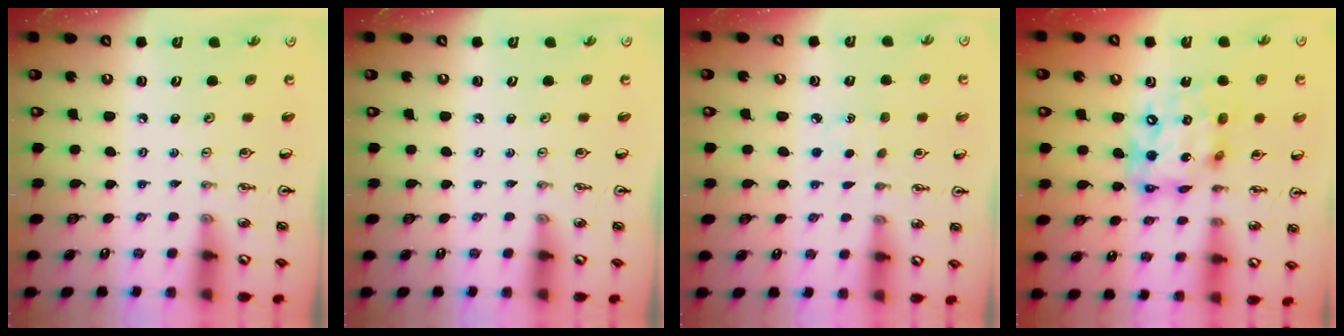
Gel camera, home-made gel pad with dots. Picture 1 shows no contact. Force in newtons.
{"total": 0.0}
{"total": 1.5, "press": 1.5, "slide": 0.2}
{"total": 15.1, "press": 15.0, "slide": 1.0}